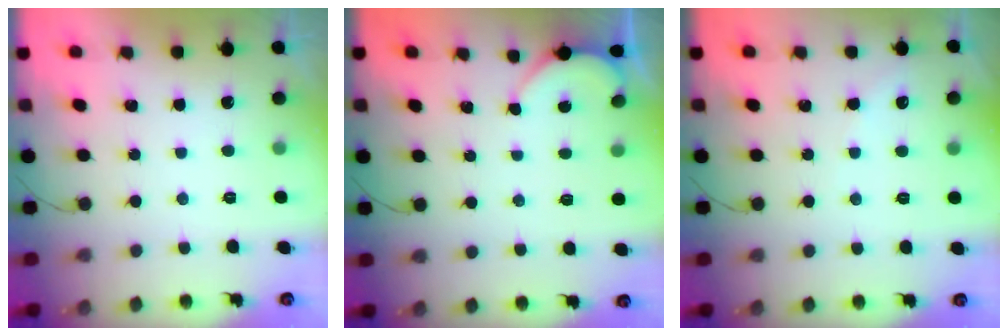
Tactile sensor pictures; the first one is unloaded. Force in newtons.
{"total": 1.4, "press": 1.4, "slide": 0.2}
{"total": 2.7, "press": 2.7, "slide": 0.5}